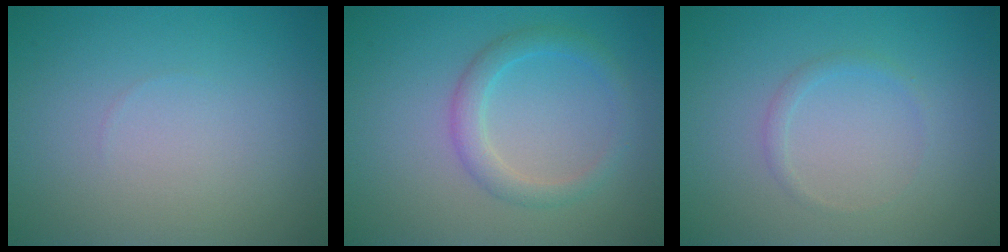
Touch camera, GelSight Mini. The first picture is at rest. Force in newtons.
{"total": 2.4, "press": 2.4, "slide": 0.1}
{"total": 0.9, "press": 0.9, "slide": 0.0}